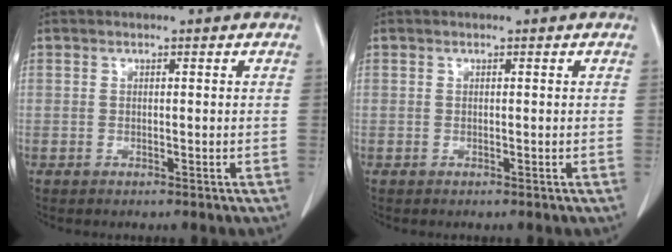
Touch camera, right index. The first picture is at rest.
{"total": 0.0}